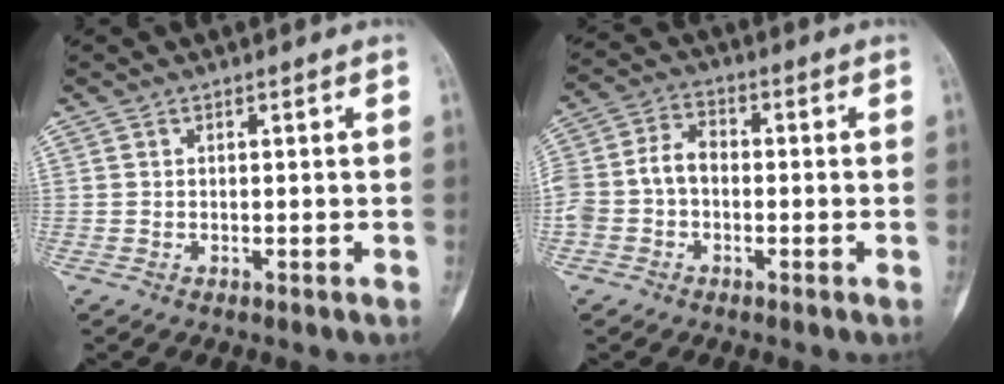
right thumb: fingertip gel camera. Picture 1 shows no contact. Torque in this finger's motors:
{"motor_torque": [1.18, 1.09, 0.98, -0.36, 0.08]}